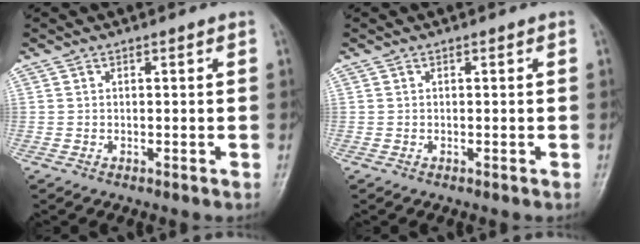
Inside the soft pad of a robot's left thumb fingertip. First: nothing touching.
{"total": 0.0}